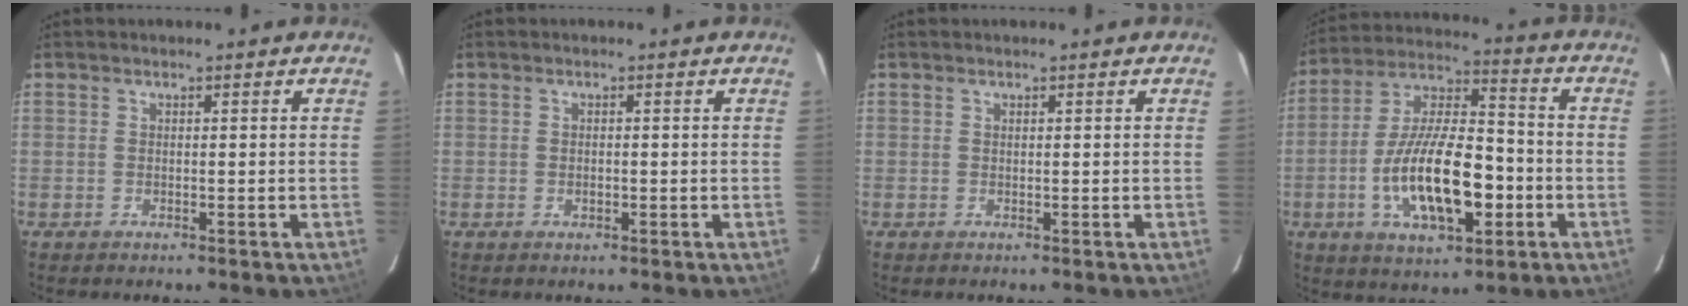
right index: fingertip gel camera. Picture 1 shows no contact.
{"total": 0.9, "force": [-0.2, 0.8, 0.5], "torque": [-0.006, 0.000, -0.003]}
{"total": 0.0}
{"total": 18.5, "force": [-5.1, 7.4, 16.1], "torque": [-0.311, 0.000, -0.085]}